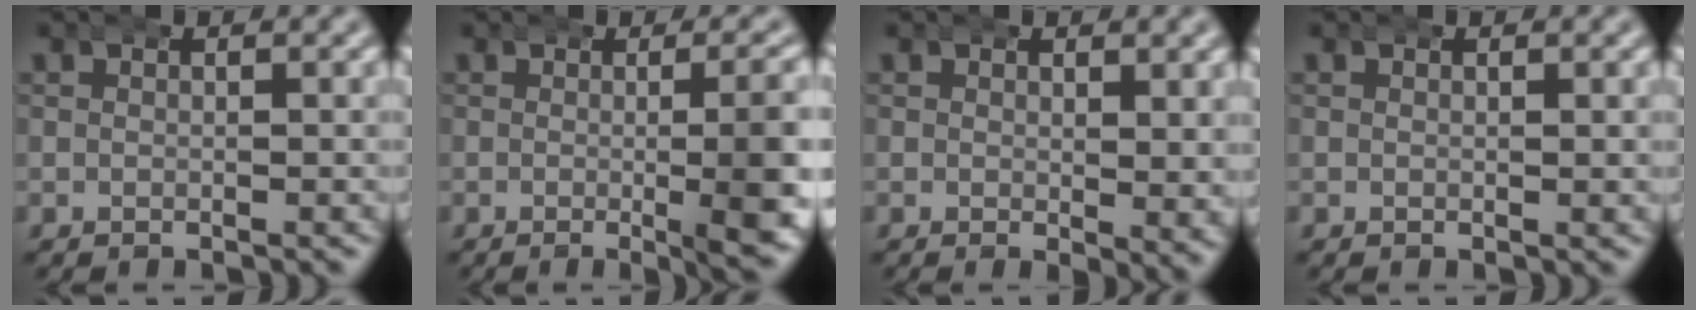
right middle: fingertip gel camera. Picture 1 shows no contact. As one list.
[{"total": 7.0, "force": [-1.2, 1.8, 6.6], "torque": [-0.073, 0.008, -0.027]}, {"total": 1.5, "force": [0.4, 0.4, 1.4], "torque": [-0.018, -0.007, 0.008]}, {"total": 0.0}]